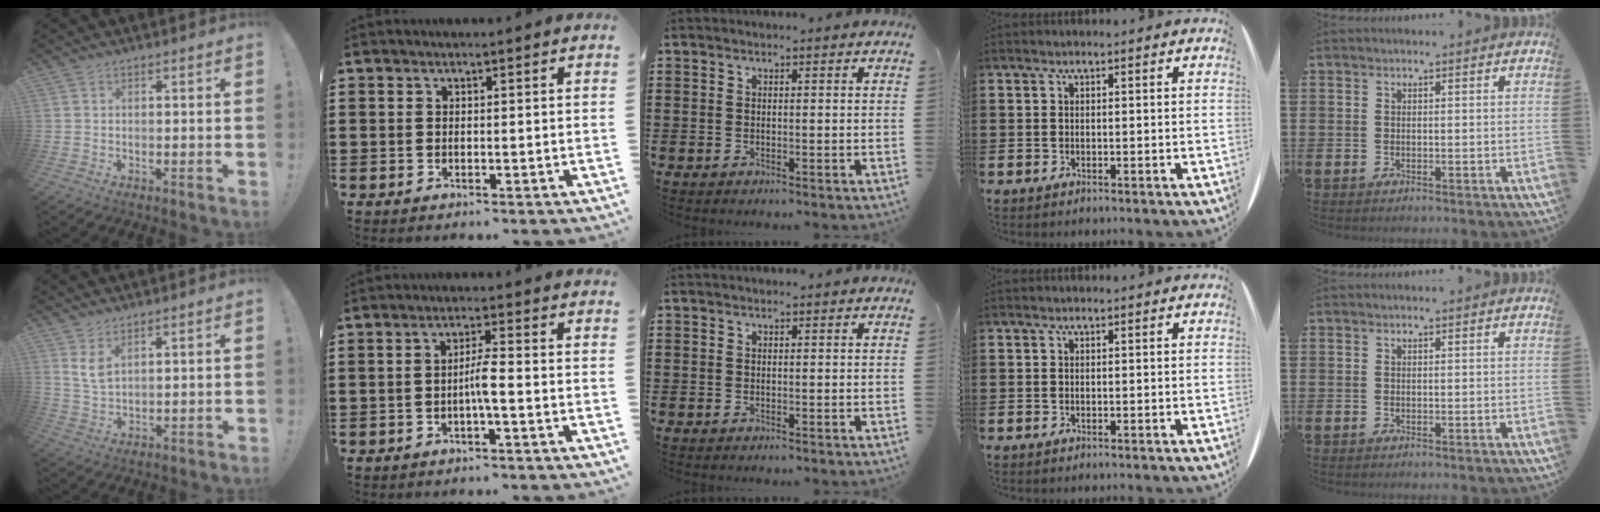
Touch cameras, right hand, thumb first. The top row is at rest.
{"thumb": {"total": 4.6, "force": [2.8, 1.8, 3.2], "torque": [-0.053, -0.016, 0.050]}, "index": {"total": 3.2, "force": [-1.1, 0.0, 3.0], "torque": [-0.062, -0.003, -0.025]}}